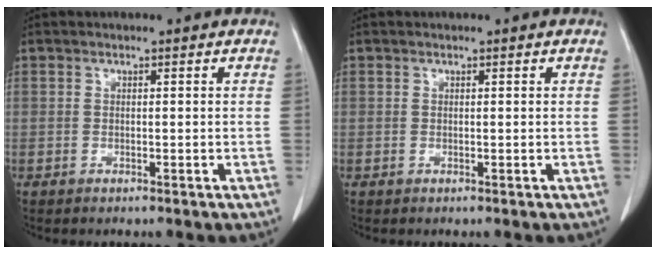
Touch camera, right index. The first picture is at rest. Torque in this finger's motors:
{"motor_torque": [-0.04, -0.01, 0.05, 0.01]}